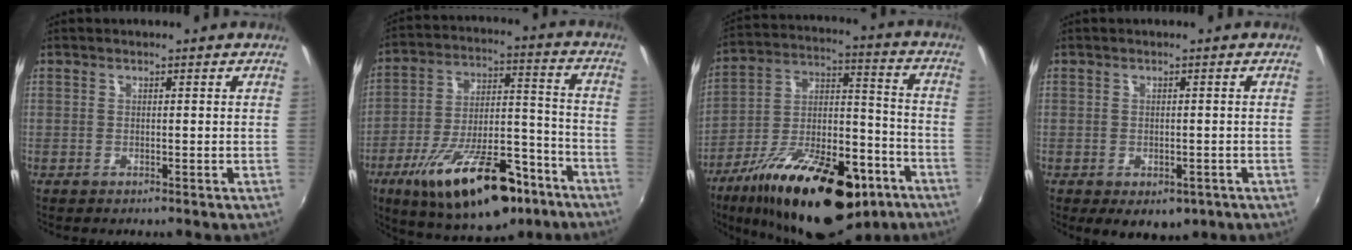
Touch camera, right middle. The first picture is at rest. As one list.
[{"total": 24.4, "force": [-14.8, 9.8, 16.7], "torque": [-0.282, -0.013, -0.219]}, {"total": 27.5, "force": [-16.0, 11.9, 19.0], "torque": [-0.316, -0.009, -0.241]}, {"total": 5.7, "force": [-2.8, 3.5, 3.5], "torque": [-0.062, -0.023, -0.032]}]